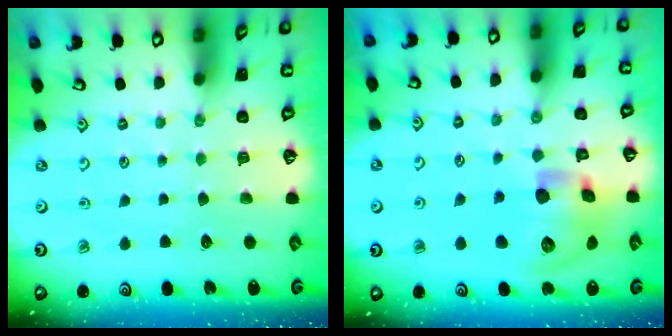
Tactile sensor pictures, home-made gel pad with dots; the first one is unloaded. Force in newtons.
{"total": 16.2, "press": 16.1, "slide": 2.3}